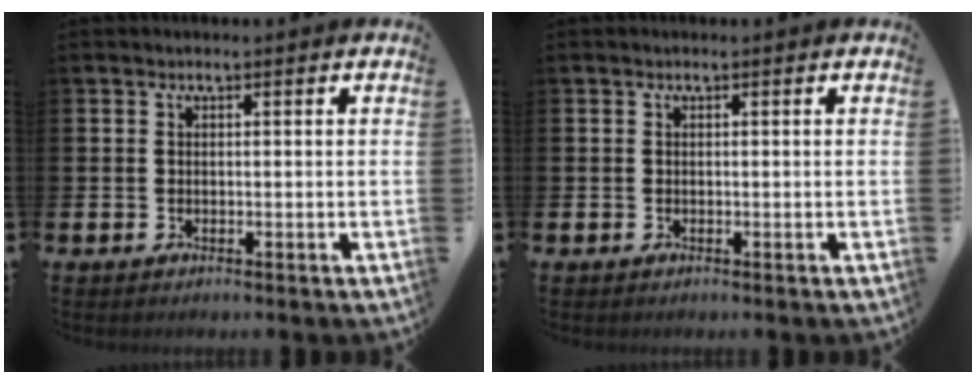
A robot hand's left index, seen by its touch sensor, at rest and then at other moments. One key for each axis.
{"total": 0.0}